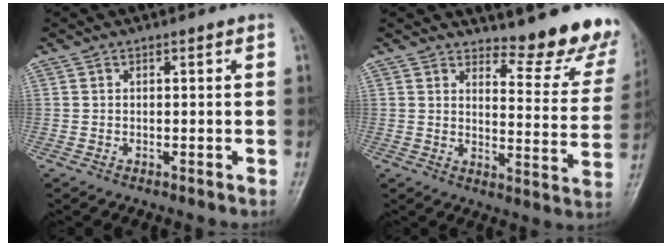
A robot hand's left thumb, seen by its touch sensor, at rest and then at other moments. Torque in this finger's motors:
{"motor_torque": [0.25, 0.04, 0.14, -0.09, 0.08]}